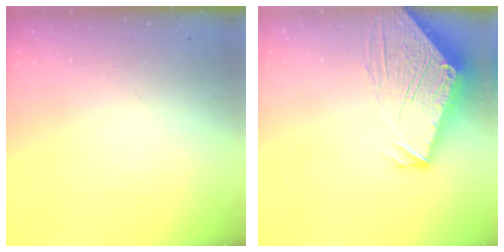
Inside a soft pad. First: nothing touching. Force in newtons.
{"total": 13.1, "press": 13.0, "slide": 1.8}